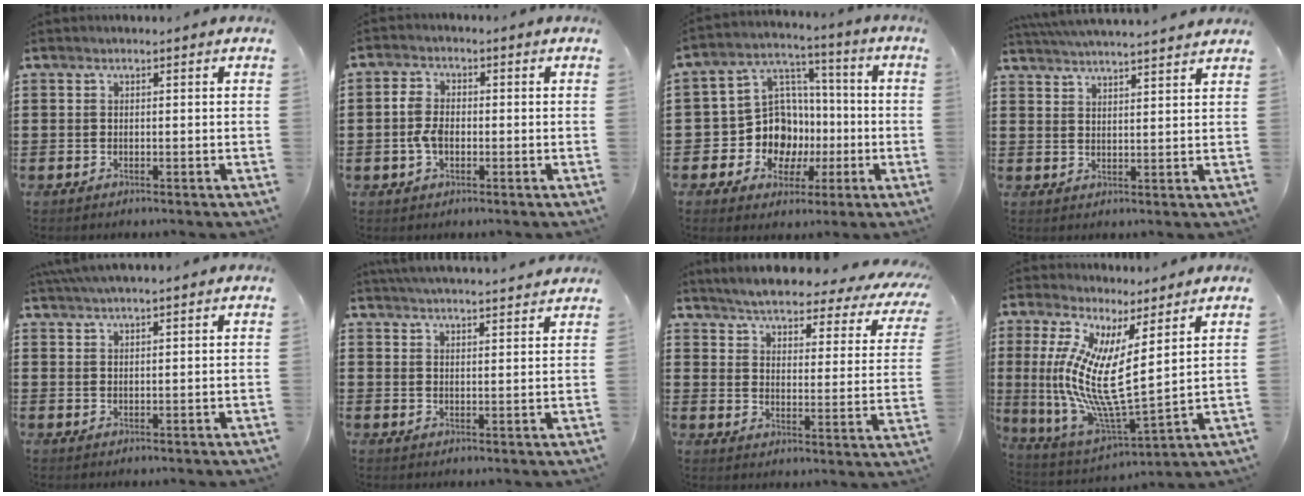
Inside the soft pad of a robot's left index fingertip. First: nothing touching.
{"total": 4.2, "force": [-0.7, 2.6, 3.3], "torque": [-0.082, -0.002, -0.019]}
{"total": 11.9, "force": [-2.3, 10.8, 4.5], "torque": [-0.130, 0.014, -0.032]}
{"total": 3.8, "force": [3.7, -0.6, 0.5], "torque": [-0.022, -0.016, 0.066]}
{"total": 2.5, "force": [2.3, 0.0, 1.0], "torque": [-0.025, 0.000, 0.044]}
{"total": 3.6, "force": [3.6, -0.3, 0.4], "torque": [-0.018, -0.016, 0.065]}
{"total": 4.3, "force": [3.9, 0.1, 1.6], "torque": [-0.055, -0.030, 0.060]}
{"total": 10.8, "force": [3.4, 2.2, 10.0], "torque": [-0.232, -0.043, 0.055]}